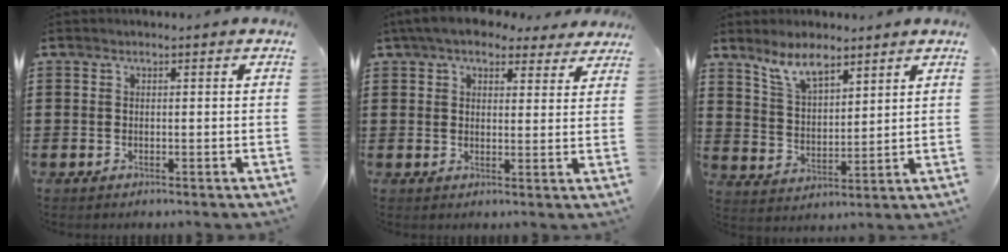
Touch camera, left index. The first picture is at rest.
{"total": 5.9, "force": [4.9, 2.0, 2.6], "torque": [-0.069, 0.000, 0.091]}
{"total": 7.2, "force": [5.9, 2.2, 3.3], "torque": [-0.083, -0.011, 0.111]}